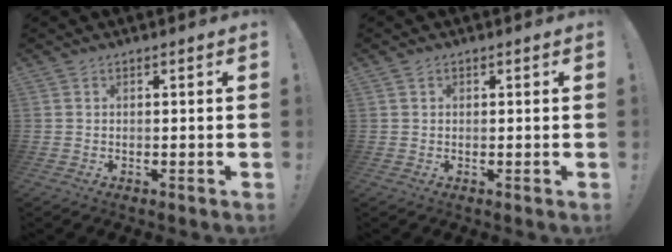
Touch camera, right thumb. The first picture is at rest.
{"total": 0.7, "force": [0.3, 0.6, 0.0], "torque": [0.006, -0.001, 0.004]}